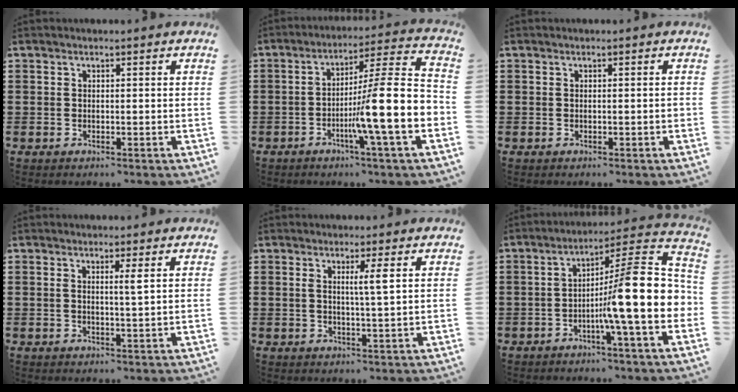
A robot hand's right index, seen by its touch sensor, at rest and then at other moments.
{"total": 12.9, "force": [-3.6, 0.0, 12.4], "torque": [-0.200, -0.041, -0.073]}
{"total": 0.6, "force": [-0.1, 0.0, 0.6], "torque": [-0.009, -0.004, -0.001]}
{"total": 1.9, "force": [0.7, -0.3, 1.7], "torque": [-0.033, -0.004, 0.010]}
{"total": 3.2, "force": [1.0, -0.2, 3.0], "torque": [-0.052, -0.007, 0.011]}
{"total": 15.1, "force": [-2.1, 1.5, 14.8], "torque": [-0.227, -0.032, -0.038]}